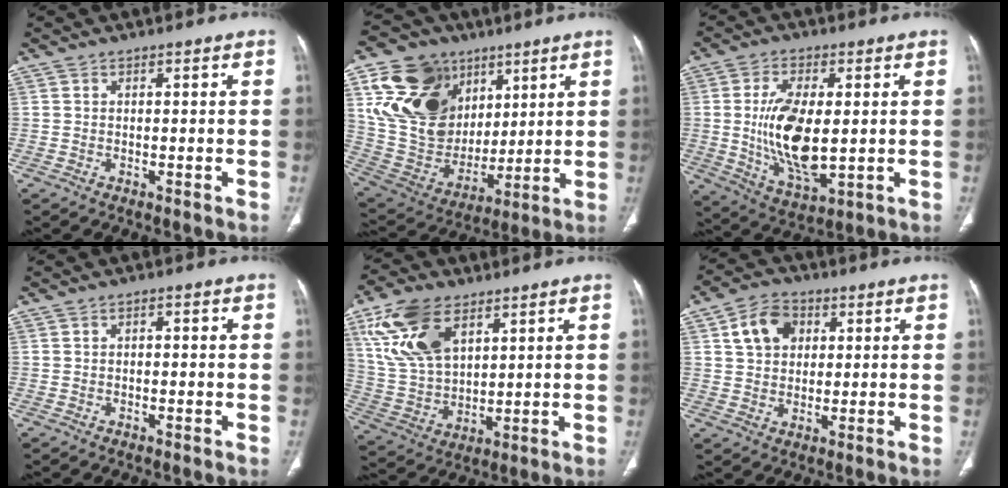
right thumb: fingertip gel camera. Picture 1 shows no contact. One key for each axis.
{"total": 23.3, "fx": 9.6, "fy": 17.3, "fz": 12.4, "tx": -0.203, "ty": -0.013, "tz": 0.194}
{"total": 14.4, "fx": 0.2, "fy": 6.8, "fz": 12.7, "tx": -0.233, "ty": -0.019, "tz": 0.014}
{"total": 0.8, "fx": 0.0, "fy": 0.5, "fz": 0.6, "tx": -0.005, "ty": 0.003, "tz": -0.003}
{"total": 15.8, "fx": 7.6, "fy": 8.9, "fz": 10.6, "tx": -0.197, "ty": -0.020, "tz": 0.158}
{"total": 8.5, "fx": 2.8, "fy": 6.4, "fz": 4.9, "tx": -0.065, "ty": 0.002, "tz": 0.045}